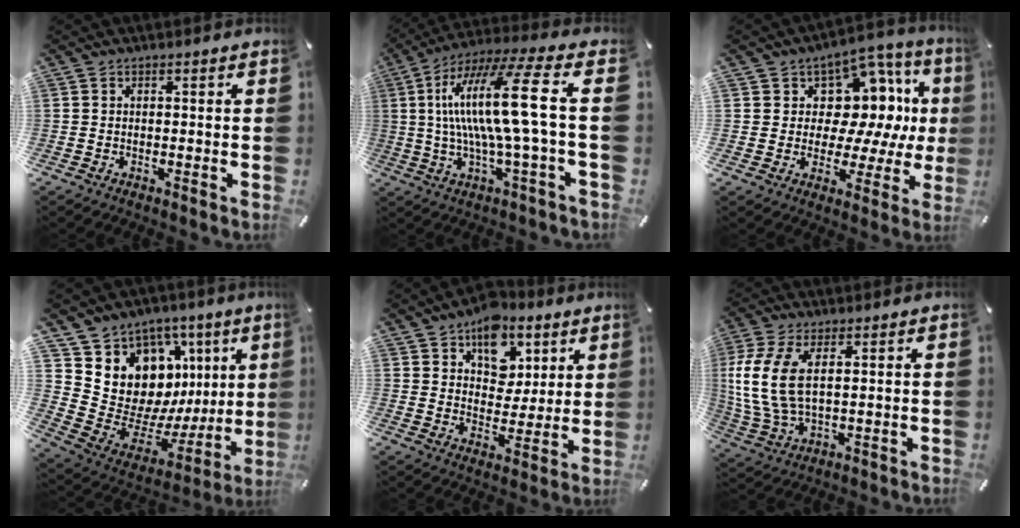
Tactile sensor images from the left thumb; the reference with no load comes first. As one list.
[{"total": 20.1, "force": [2.6, 2.1, 19.9], "torque": [-0.412, -0.015, 0.022]}, {"total": 12.4, "force": [3.7, 9.8, 6.6], "torque": [-0.085, -0.046, 0.070]}, {"total": 14.2, "force": [4.8, 12.5, 4.8], "torque": [-0.053, -0.083, 0.118]}, {"total": 11.6, "force": [6.8, 8.4, 4.0], "torque": [-0.053, -0.044, 0.124]}, {"total": 10.8, "force": [2.5, 5.7, 8.8], "torque": [-0.205, -0.007, 0.049]}]